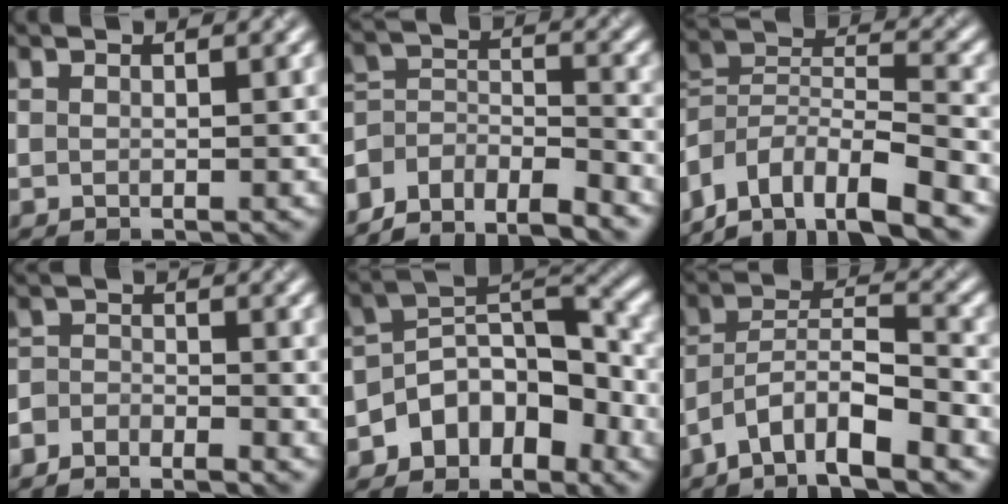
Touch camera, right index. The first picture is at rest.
{"total": 7.9, "force": [-6.8, 3.0, 2.7], "torque": [-0.041, 0.004, -0.113]}
{"total": 9.9, "force": [-6.8, 4.1, 5.9], "torque": [-0.110, 0.013, -0.120]}
{"total": 3.5, "force": [-3.2, 0.9, 0.9], "torque": [-0.012, 0.001, -0.063]}
{"total": 6.0, "force": [-3.2, 3.9, 3.3], "torque": [-0.033, 0.012, -0.069]}
{"total": 8.1, "force": [-5.9, 2.0, 5.1], "torque": [-0.079, 0.015, -0.113]}